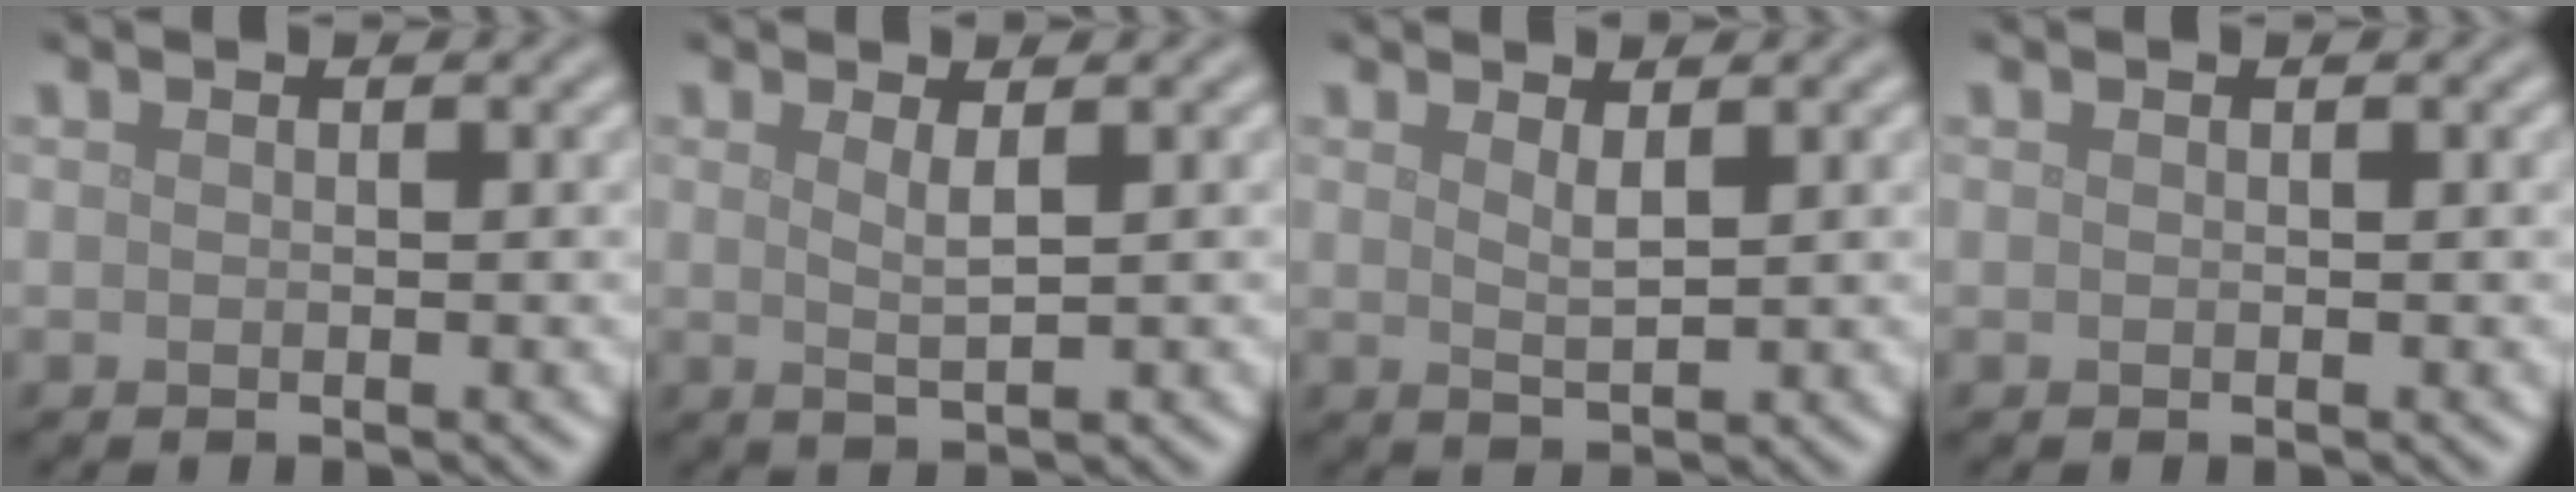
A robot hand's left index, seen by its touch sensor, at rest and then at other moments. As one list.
[{"total": 1.8, "force": [0.6, 0.4, 1.7], "torque": [-0.029, -0.006, 0.010]}, {"total": 1.5, "force": [0.9, 0.4, 1.2], "torque": [-0.023, -0.006, 0.019]}, {"total": 0.0}]